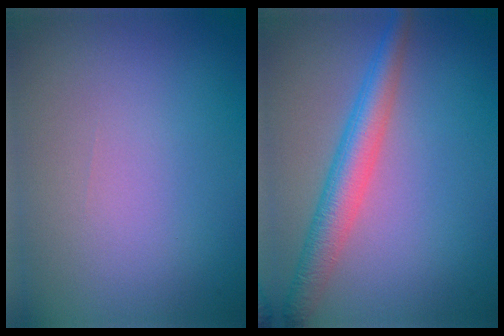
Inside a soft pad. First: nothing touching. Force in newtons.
{"total": 4.2, "press": 4.2, "slide": 0.1}